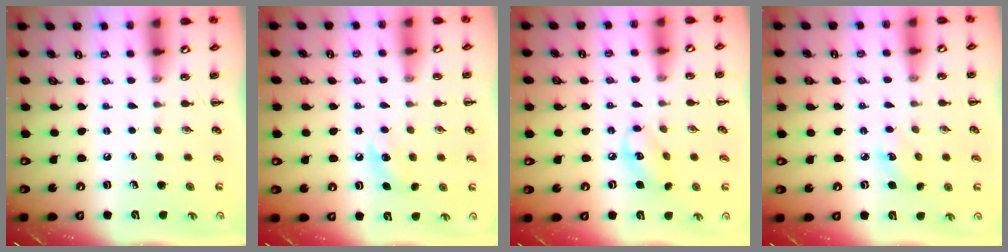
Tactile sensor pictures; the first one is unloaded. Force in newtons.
{"total": 7.3, "press": 7.1, "slide": 1.8}
{"total": 7.4, "press": 7.3, "slide": 1.0}
{"total": 3.8, "press": 3.6, "slide": 0.9}